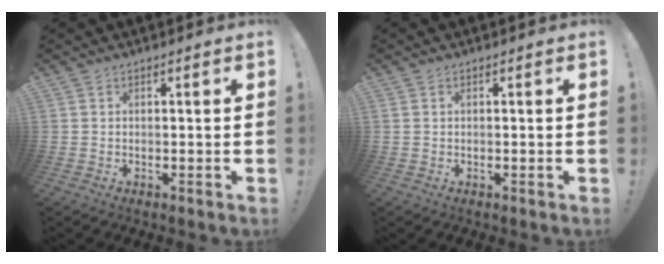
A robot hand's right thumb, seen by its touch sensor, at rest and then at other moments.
{"total": 0.5, "force": [0.2, 0.3, 0.3], "torque": [-0.012, 0.004, 0.004]}